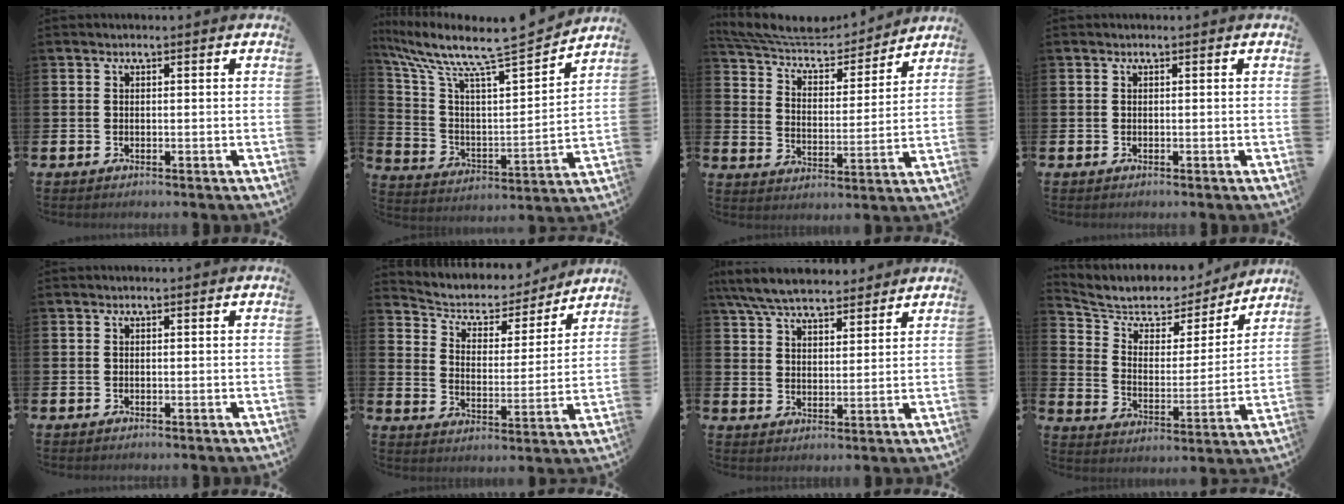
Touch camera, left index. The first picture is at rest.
{"total": 9.4, "force": [8.4, 1.3, 4.1], "torque": [-0.122, -0.063, 0.135]}
{"total": 7.9, "force": [7.4, 2.1, 2.1], "torque": [-0.072, -0.055, 0.125]}
{"total": 0.0}
{"total": 0.0}
{"total": 4.8, "force": [4.2, 2.3, 0.9], "torque": [-0.047, -0.033, 0.063]}
{"total": 7.4, "force": [6.9, 1.8, 2.1], "torque": [-0.069, -0.022, 0.128]}
{"total": 6.0, "force": [5.2, 2.8, 1.2], "torque": [-0.061, -0.039, 0.083]}